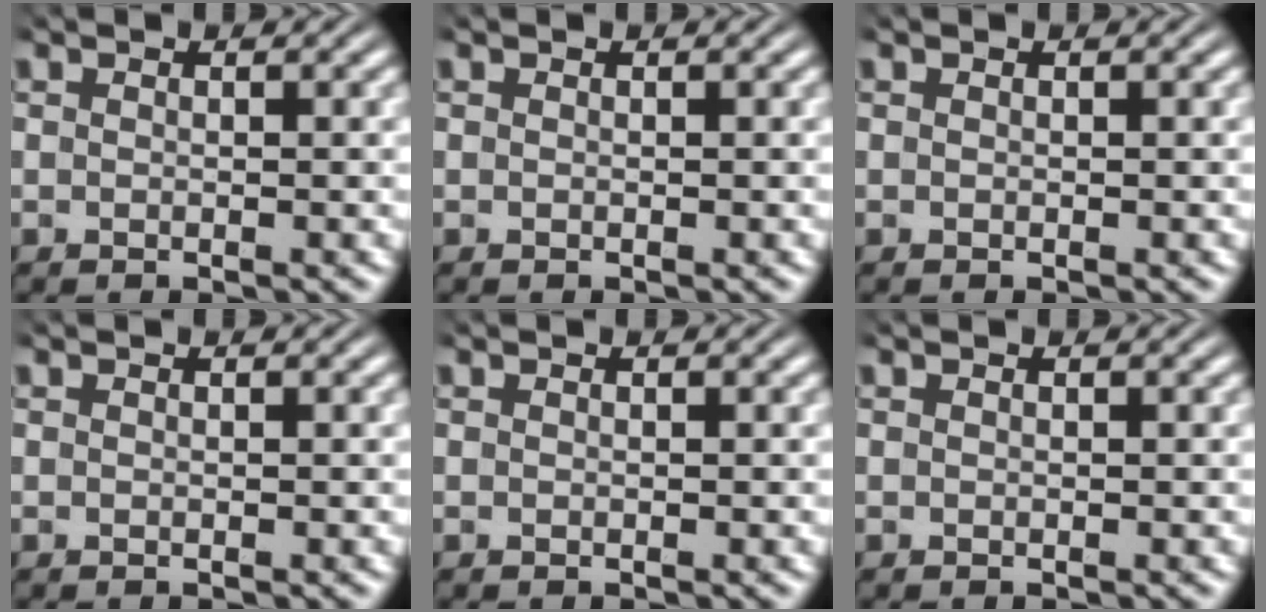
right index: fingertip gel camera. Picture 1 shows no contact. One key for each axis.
{"total": 0.0}
{"total": 0.0}
{"total": 0.0}
{"total": 0.0}
{"total": 0.0}